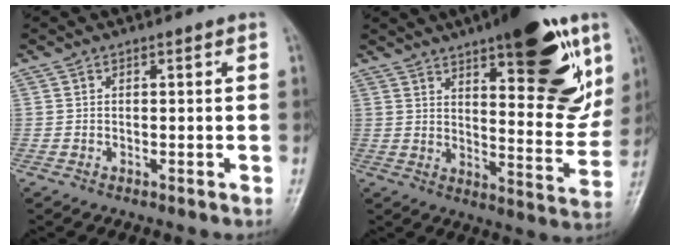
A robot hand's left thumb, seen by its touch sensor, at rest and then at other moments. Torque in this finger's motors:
{"motor_torque": [1.74, 1.49, 2.04, -0.71, 0.35]}